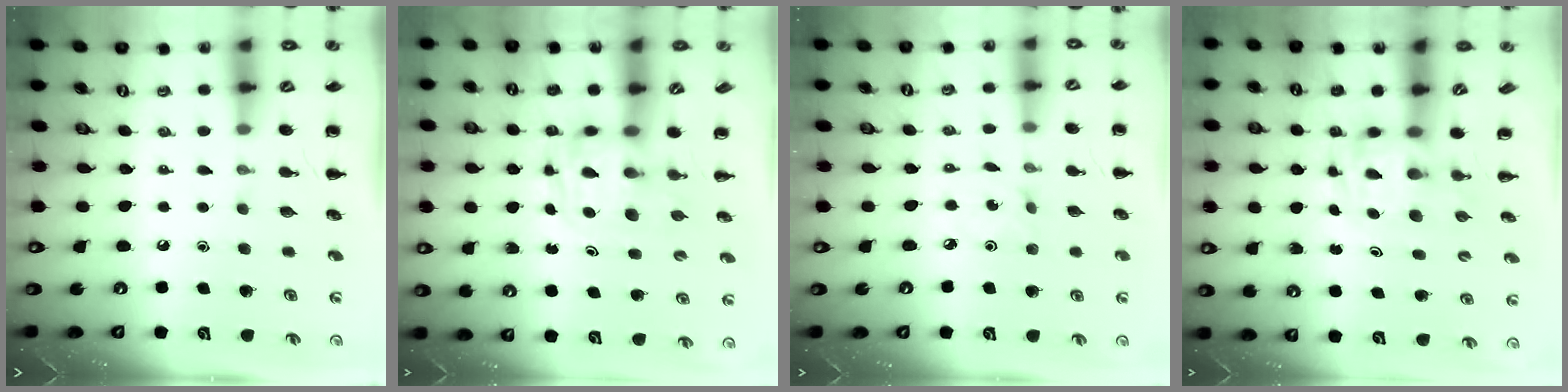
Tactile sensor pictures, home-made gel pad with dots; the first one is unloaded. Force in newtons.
{"total": 2.7, "press": 2.7, "slide": 0.2}
{"total": 1.5, "press": 1.4, "slide": 0.4}
{"total": 3.4, "press": 3.3, "slide": 0.6}